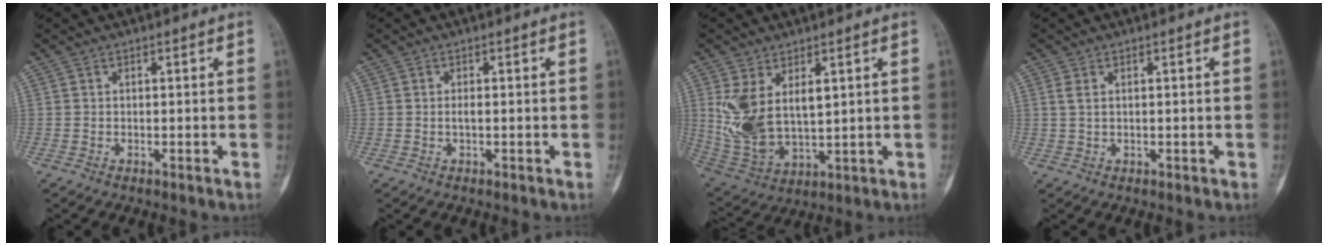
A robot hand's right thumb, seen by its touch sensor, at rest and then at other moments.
{"total": 0.9, "force": [-0.2, 0.4, 0.8], "torque": [-0.013, 0.000, -0.004]}
{"total": 12.4, "force": [3.1, 7.4, 9.4], "torque": [-0.171, -0.015, 0.082]}
{"total": 1.9, "force": [0.5, 1.3, 1.3], "torque": [-0.028, 0.002, 0.010]}